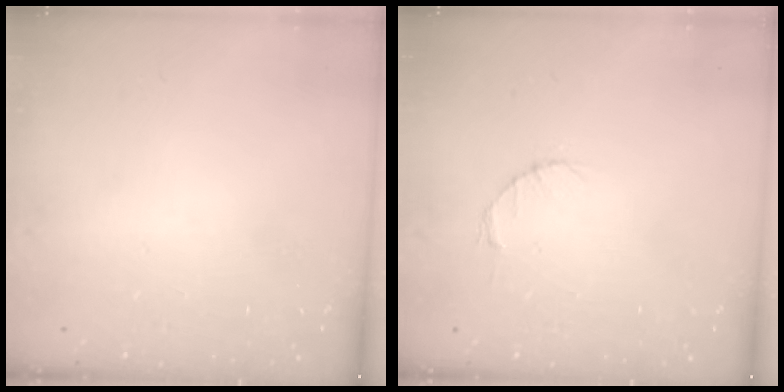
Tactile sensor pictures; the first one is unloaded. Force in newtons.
{"total": 2.7, "press": 2.7, "slide": 0.4}